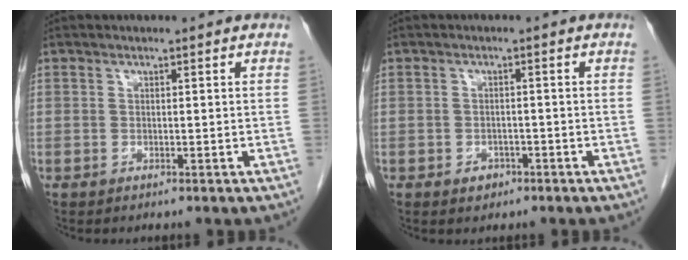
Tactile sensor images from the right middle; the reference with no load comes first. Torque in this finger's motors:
{"motor_torque": [0.63, -0.38, 0.15, 0.03]}